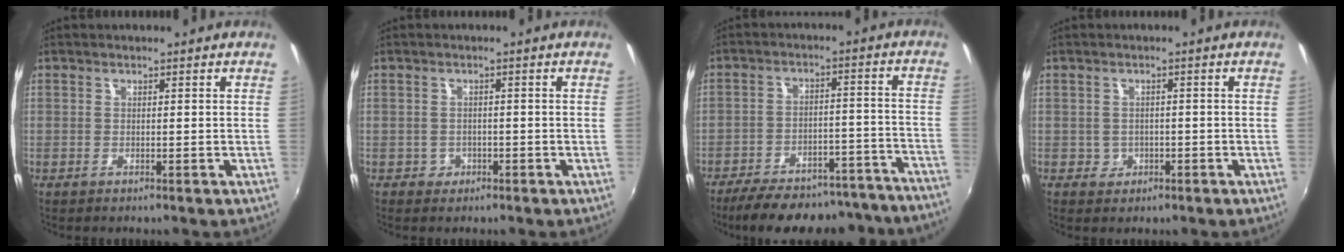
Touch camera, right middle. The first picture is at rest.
{"total": 1.9, "force": [-0.6, 1.8, 0.2], "torque": [-0.006, -0.001, -0.006]}
{"total": 24.9, "force": [-22.4, 5.1, 9.4], "torque": [-0.154, 0.002, -0.284]}
{"total": 2.6, "force": [-0.5, 2.5, 0.5], "torque": [-0.013, 0.000, -0.004]}